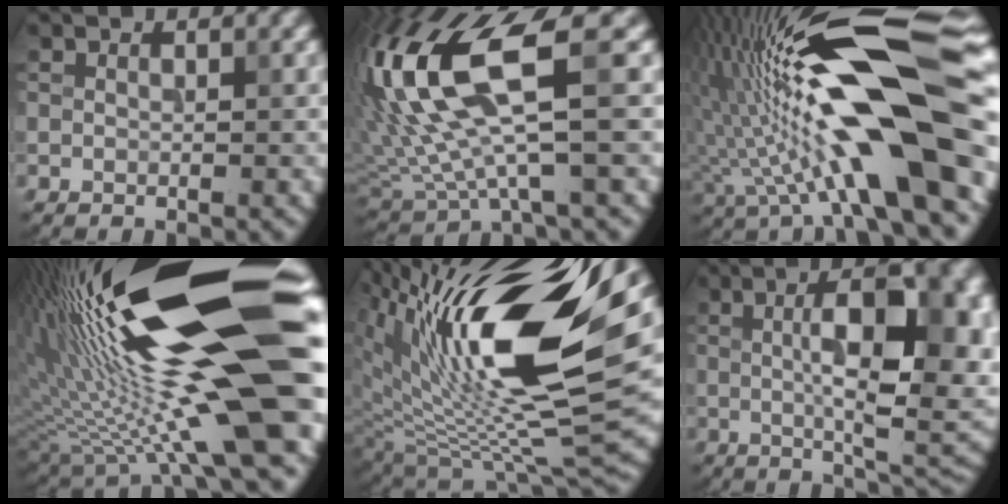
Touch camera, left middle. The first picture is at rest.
{"total": 11.6, "force": [3.0, 3.4, 10.7], "torque": [-0.233, 0.003, 0.063]}
{"total": 16.9, "force": [0.8, 4.1, 16.4], "torque": [-0.261, 0.023, 0.005]}
{"total": 21.9, "force": [5.0, 5.7, 20.5], "torque": [-0.330, -0.001, 0.083]}
{"total": 17.2, "force": [6.0, 6.7, 14.6], "torque": [-0.258, -0.004, 0.107]}
{"total": 12.8, "force": [1.3, 4.5, 11.9], "torque": [-0.161, 0.005, 0.023]}